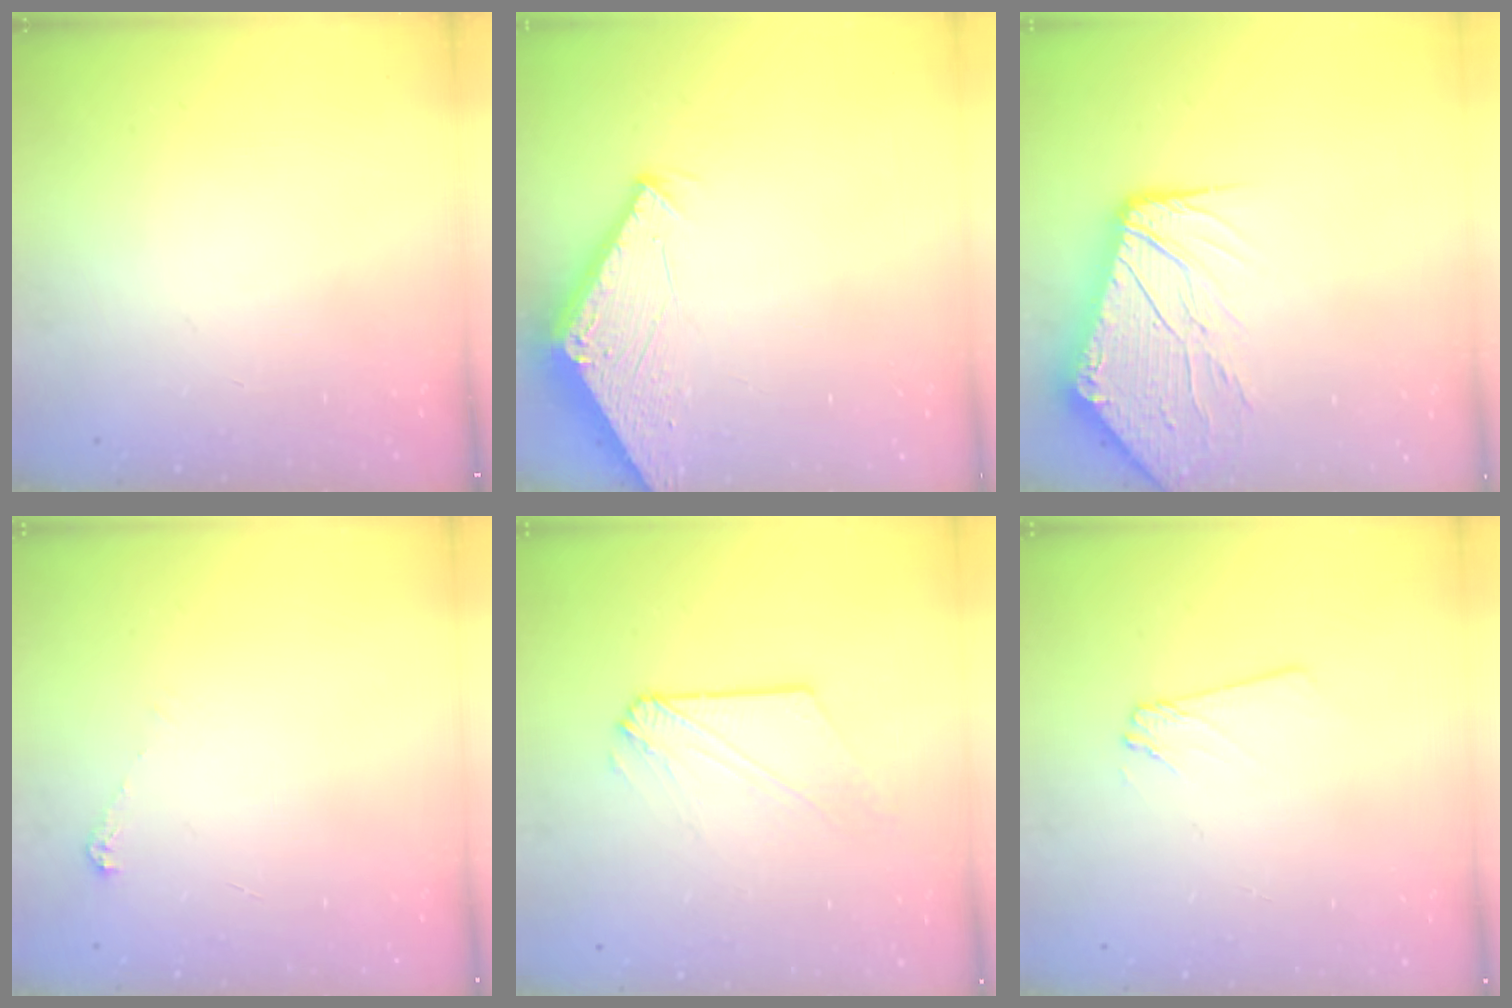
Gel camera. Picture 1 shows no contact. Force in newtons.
{"total": 3.0, "press": 3.0, "slide": 0.2}
{"total": 15.8, "press": 15.7, "slide": 2.1}
{"total": 5.0, "press": 5.0, "slide": 0.6}
{"total": 5.3, "press": 5.3, "slide": 0.7}
{"total": 2.9, "press": 2.9, "slide": 0.4}